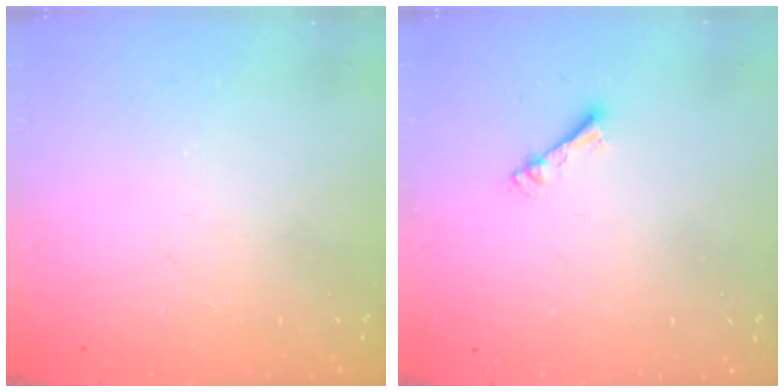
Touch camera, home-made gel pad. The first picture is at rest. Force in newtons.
{"total": 2.4, "press": 2.4, "slide": 0.4}